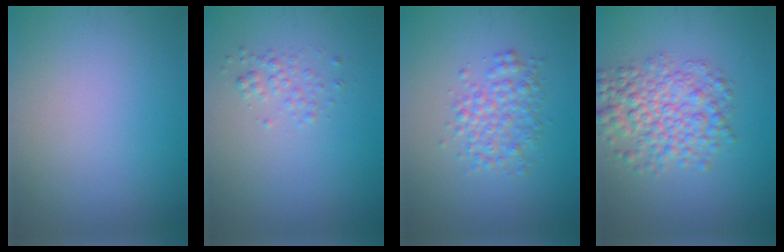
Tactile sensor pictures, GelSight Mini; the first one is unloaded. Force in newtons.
{"total": 1.2, "press": 1.2, "slide": 0.1}
{"total": 2.7, "press": 2.7, "slide": 0.0}
{"total": 5.3, "press": 5.3, "slide": 0.1}